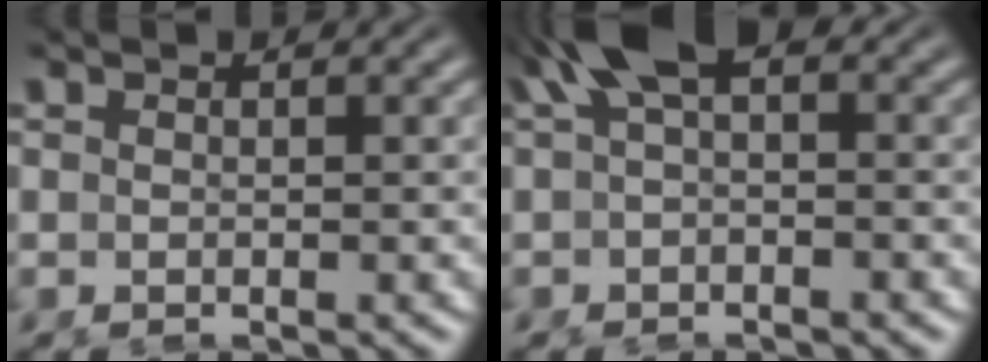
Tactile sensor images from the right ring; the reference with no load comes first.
{"total": 5.2, "force": [1.7, 2.2, 4.4], "torque": [-0.093, 0.004, 0.030]}